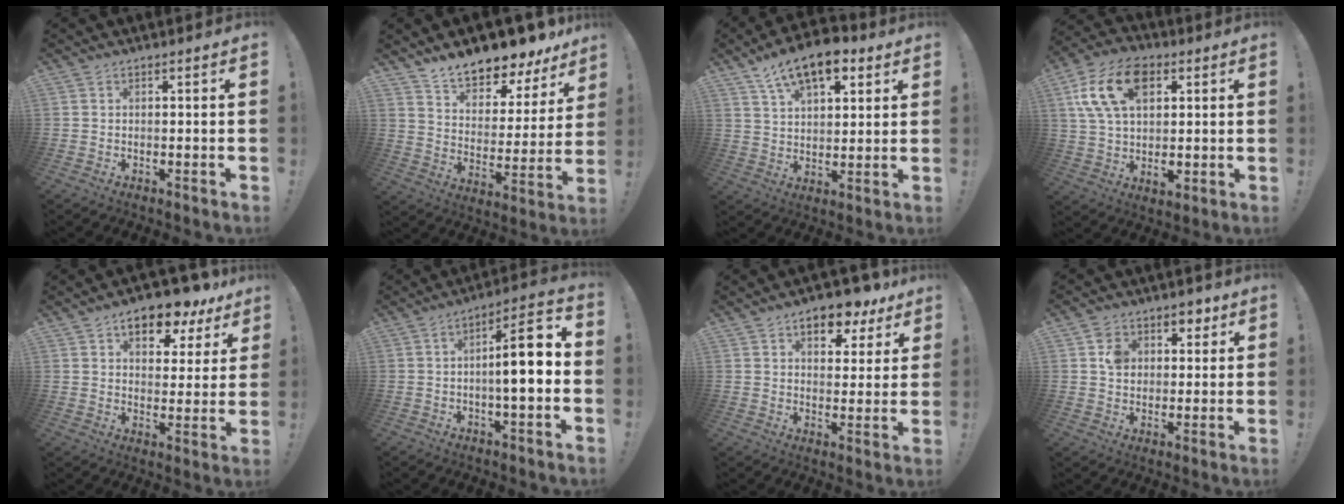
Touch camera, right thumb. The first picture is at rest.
{"total": 11.4, "force": [10.7, 2.7, 2.9], "torque": [-0.055, -0.101, 0.185]}
{"total": 13.3, "force": [8.2, 6.6, 8.2], "torque": [-0.140, -0.031, 0.149]}
{"total": 17.7, "force": [5.9, 11.8, 11.8], "torque": [-0.212, -0.017, 0.106]}
{"total": 11.2, "force": [7.6, 5.1, 6.3], "torque": [-0.096, -0.051, 0.133]}
{"total": 11.9, "force": [-0.8, 2.8, 11.5], "torque": [-0.167, 0.002, -0.023]}
{"total": 10.1, "force": [6.5, 5.3, 5.6], "torque": [-0.075, -0.041, 0.115]}
{"total": 7.8, "force": [3.5, 6.7, 2.1], "torque": [-0.020, -0.021, 0.063]}